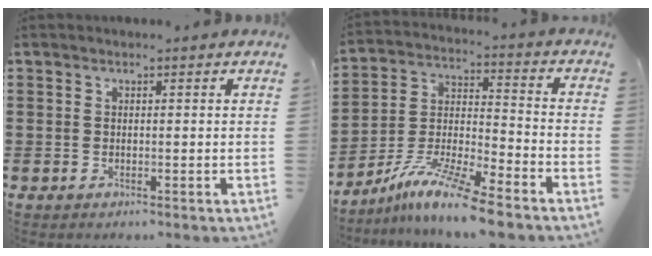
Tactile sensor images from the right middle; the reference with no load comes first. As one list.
[{"total": 10.8, "force": [-9.1, 0.4, 5.7], "torque": [-0.111, 0.007, -0.179]}]